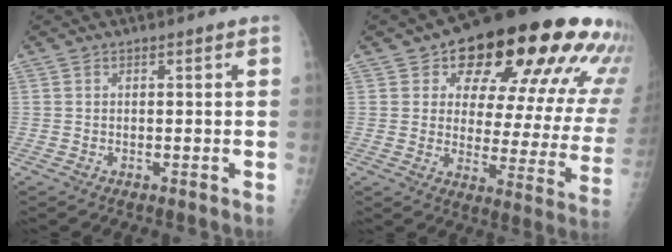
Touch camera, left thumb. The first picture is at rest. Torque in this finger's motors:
{"motor_torque": [0.82, 1.00, 1.47, -1.30, 0.06]}